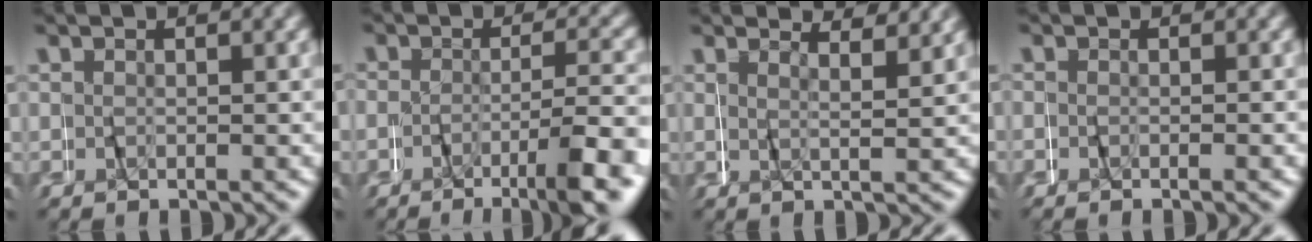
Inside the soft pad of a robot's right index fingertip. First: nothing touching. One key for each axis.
{"total": 5.4, "fx": -3.7, "fy": 0.5, "fz": 3.9, "tx": -0.057, "ty": -0.004, "tz": -0.062}
{"total": 1.8, "fx": 1.2, "fy": -0.9, "fz": 1.0, "tx": -0.030, "ty": 0.003, "tz": 0.021}
{"total": 0.9, "fx": -0.9, "fy": -0.3, "fz": 0.2, "tx": -0.014, "ty": -0.004, "tz": -0.016}